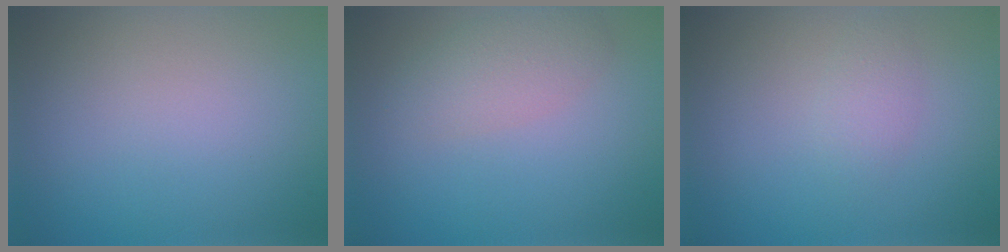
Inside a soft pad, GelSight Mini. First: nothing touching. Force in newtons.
{"total": 2.8, "press": 2.8, "slide": 0.1}
{"total": 1.4, "press": 1.4, "slide": 0.1}